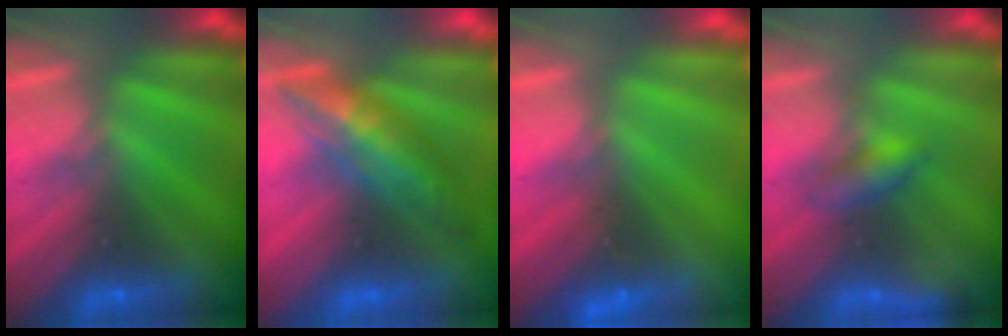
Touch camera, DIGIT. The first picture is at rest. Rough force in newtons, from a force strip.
{"total": 2.9}
{"total": 2.3}
{"total": 2.1}